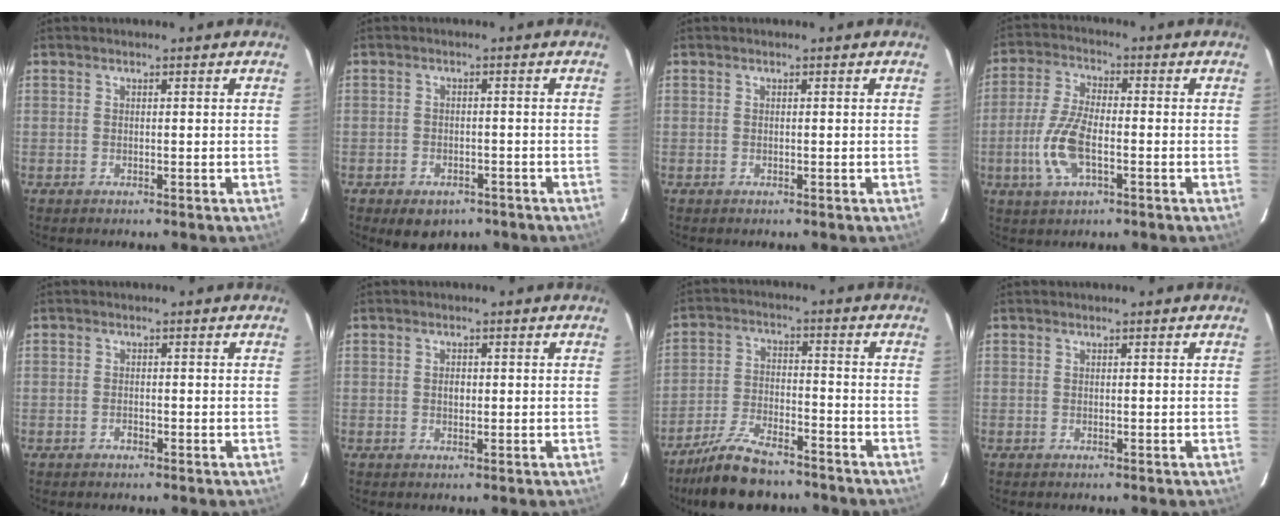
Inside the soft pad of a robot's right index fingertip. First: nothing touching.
{"total": 6.4, "force": [-4.2, 4.0, 2.6], "torque": [-0.056, 0.000, -0.048]}
{"total": 0.0}
{"total": 9.6, "force": [-2.9, 3.9, 8.3], "torque": [-0.183, 0.001, -0.056]}
{"total": 0.9, "force": [-0.7, 0.6, 0.2], "torque": [-0.004, 0.003, -0.011]}
{"total": 1.3, "force": [0.0, 0.9, 0.9], "torque": [-0.014, 0.004, 0.001]}
{"total": 13.2, "force": [-11.0, 4.3, 6.0], "torque": [-0.135, -0.008, -0.185]}
{"total": 0.0}